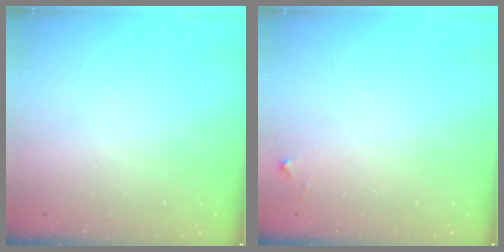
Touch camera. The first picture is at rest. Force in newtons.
{"total": 2.8, "press": 2.8, "slide": 0.2}